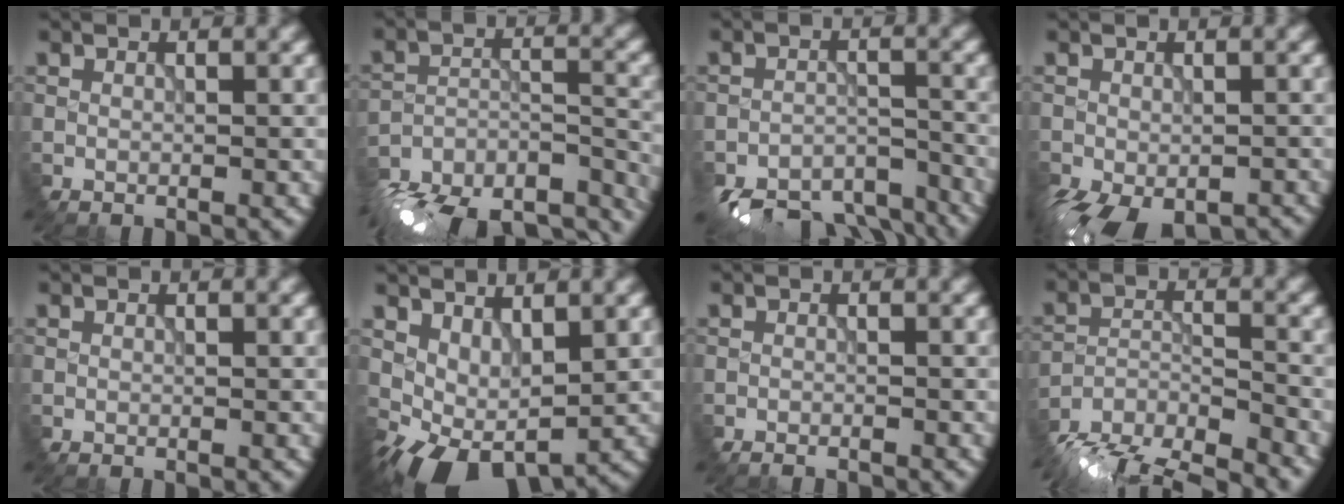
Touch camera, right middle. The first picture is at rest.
{"total": 16.9, "force": [-15.6, 4.7, 4.3], "torque": [-0.058, -0.011, -0.197]}
{"total": 10.9, "force": [-9.6, 4.0, 3.1], "torque": [-0.040, -0.023, -0.126]}
{"total": 8.4, "force": [-6.1, 3.5, 4.6], "torque": [-0.087, -0.045, -0.075]}
{"total": 0.0}
{"total": 4.3, "force": [-0.6, 2.4, 3.5], "torque": [-0.060, -0.004, -0.005]}
{"total": 1.5, "force": [-1.5, 0.0, 0.1], "torque": [0.004, -0.004, -0.023]}
{"total": 12.2, "force": [-11.6, 2.9, 2.8], "torque": [-0.042, -0.016, -0.167]}